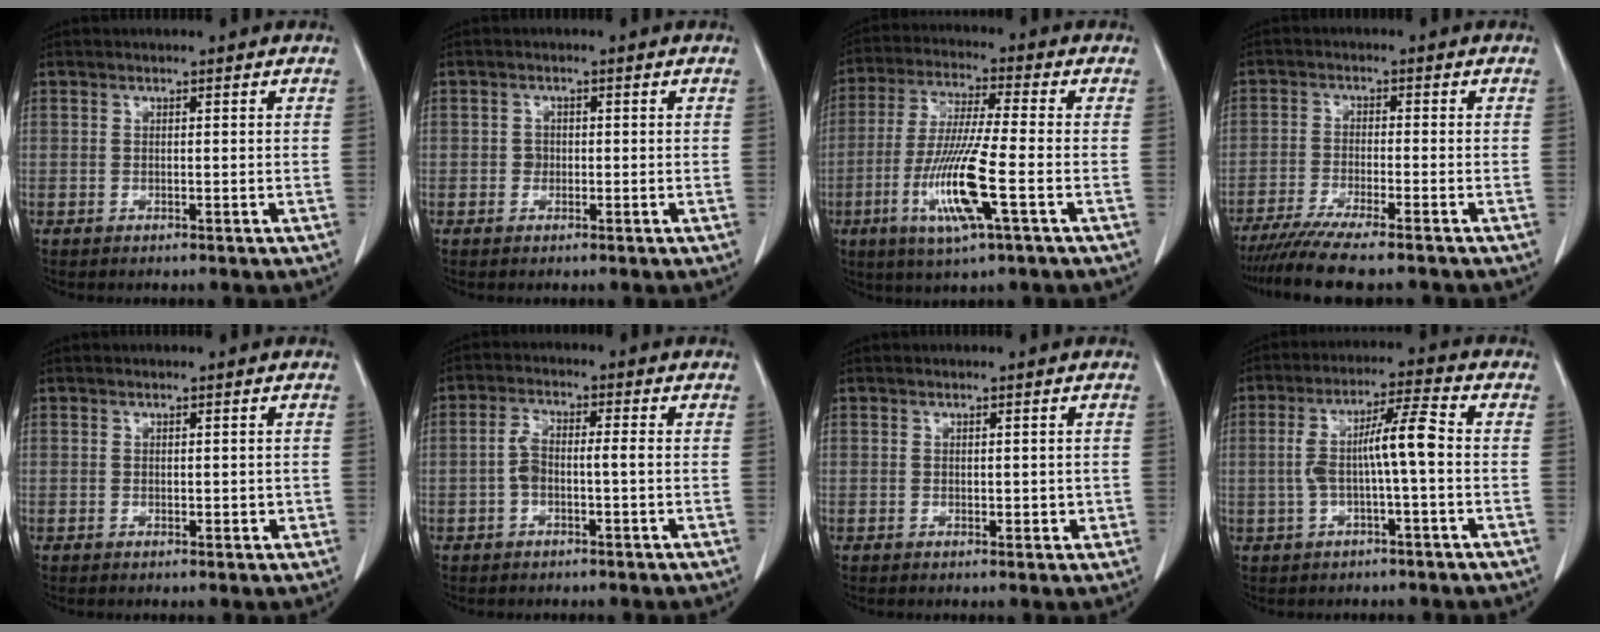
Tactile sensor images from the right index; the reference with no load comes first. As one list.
[{"total": 1.3, "force": [-0.1, 1.2, 0.5], "torque": [-0.006, 0.004, -0.002]}, {"total": 12.5, "force": [-3.9, 0.4, 11.9], "torque": [-0.244, -0.019, -0.078]}, {"total": 10.0, "force": [-8.5, 0.0, 5.2], "torque": [-0.071, -0.023, -0.135]}, {"total": 1.4, "force": [0.0, 0.9, 1.1], "torque": [-0.015, 0.000, 0.004]}, {"total": 4.3, "force": [-0.6, 1.4, 4.0], "torque": [-0.087, 0.018, -0.012]}, {"total": 1.8, "force": [0.1, 1.1, 1.4], "torque": [-0.017, -0.001, 0.006]}, {"total": 8.0, "force": [-0.4, 0.7, 7.9], "torque": [-0.153, 0.026, -0.010]}]